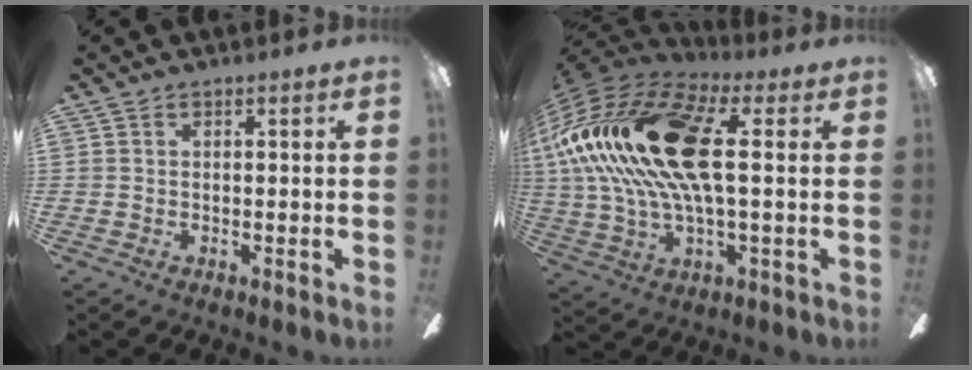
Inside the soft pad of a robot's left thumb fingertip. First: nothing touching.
{"total": 25.9, "force": [3.8, 11.8, 22.8], "torque": [-0.474, 0.009, 0.060]}